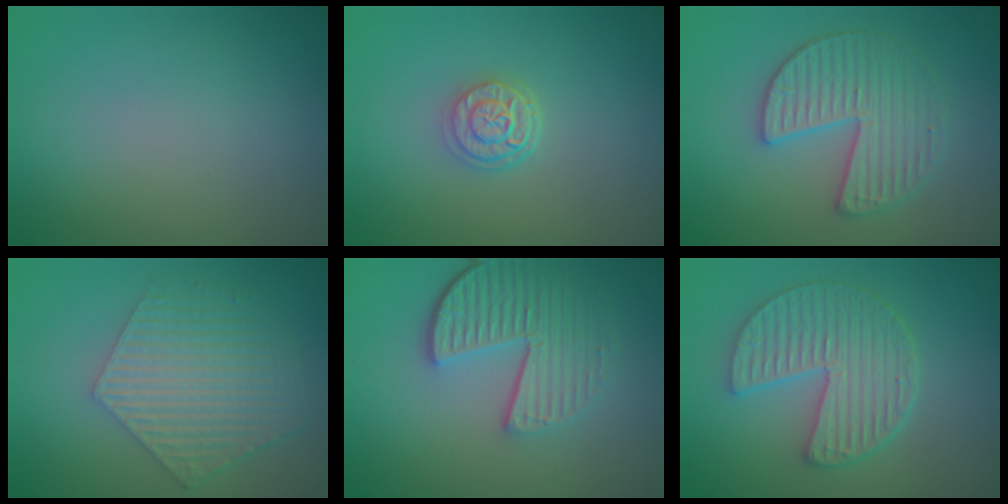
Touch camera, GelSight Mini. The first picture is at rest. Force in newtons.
{"total": 3.0, "press": 2.4, "slide": 1.9}
{"total": 3.8, "press": 3.8, "slide": 0.5}
{"total": 6.0, "press": 4.4, "slide": 4.1}
{"total": 5.5, "press": 4.1, "slide": 3.6}
{"total": 5.2, "press": 4.4, "slide": 2.8}